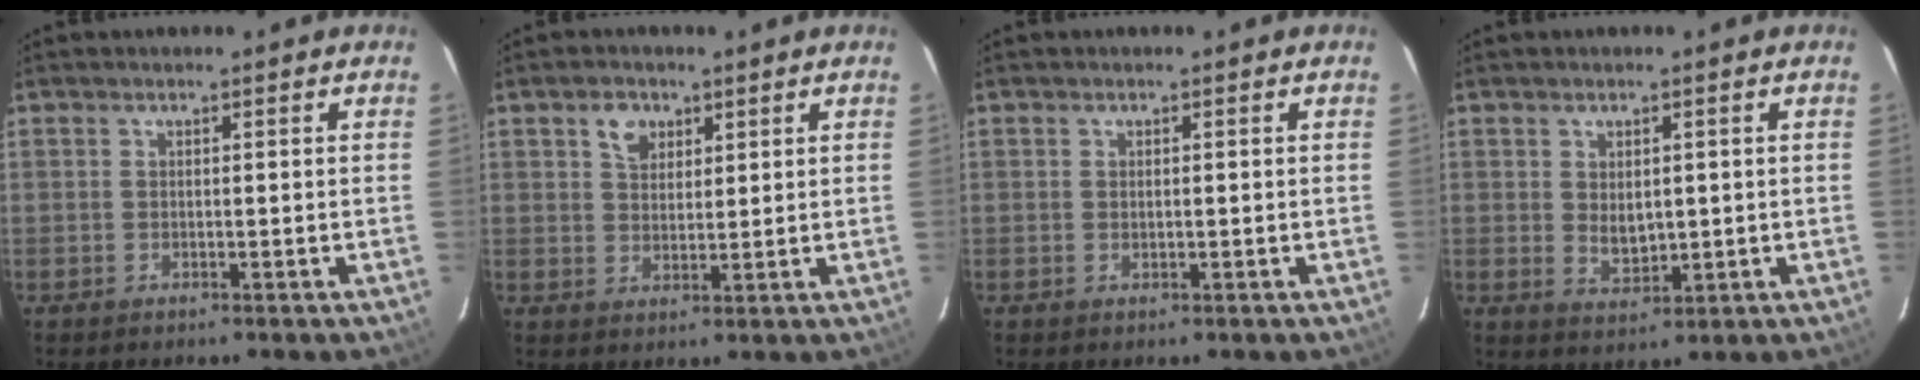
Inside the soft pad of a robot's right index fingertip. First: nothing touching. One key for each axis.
{"total": 4.3, "fx": 2.2, "fy": 3.1, "fz": 1.9, "tx": -0.023, "ty": 0.010, "tz": 0.043}
{"total": 0.7, "fx": 0.1, "fy": 0.3, "fz": 0.6, "tx": -0.008, "ty": 0.000, "tz": 0.002}
{"total": 4.3, "fx": 0.4, "fy": 2.8, "fz": 3.2, "tx": -0.051, "ty": -0.006, "tz": 0.015}